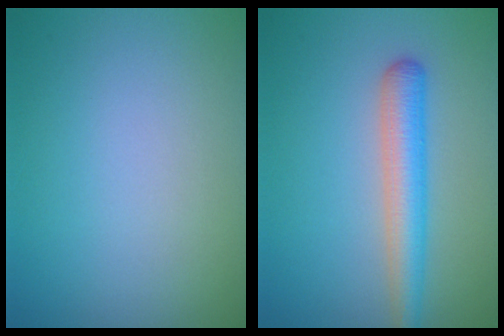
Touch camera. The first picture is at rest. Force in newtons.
{"total": 3.8, "press": 3.8, "slide": 0.2}